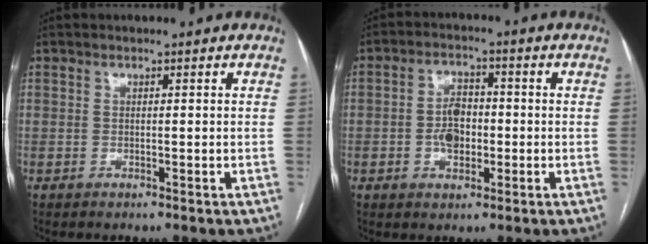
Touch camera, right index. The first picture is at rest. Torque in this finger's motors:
{"motor_torque": [1.09, -0.21, 0.46, 0.10]}